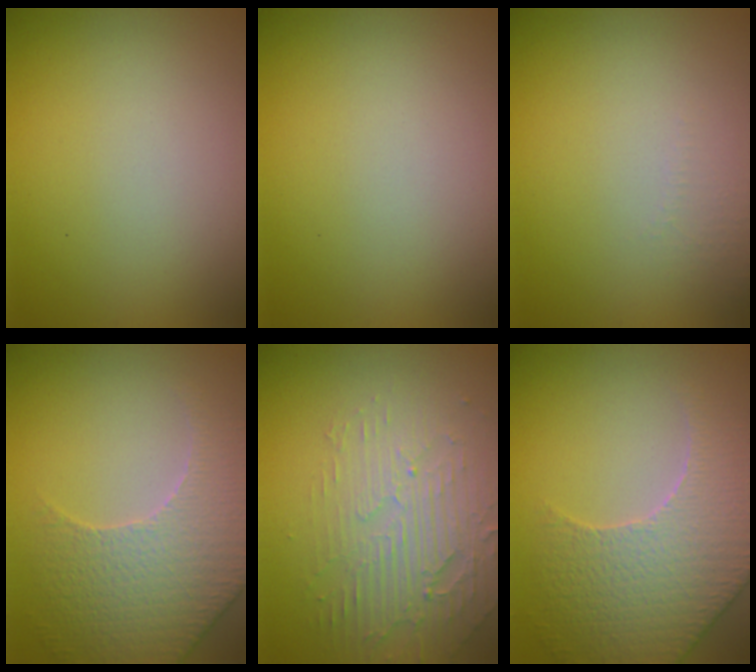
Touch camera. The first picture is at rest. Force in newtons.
{"total": 0.0}
{"total": 1.0, "press": 0.9, "slide": 0.3}
{"total": 4.9, "press": 4.8, "slide": 1.3}
{"total": 4.1, "press": 3.7, "slide": 1.8}
{"total": 6.0, "press": 5.4, "slide": 2.7}